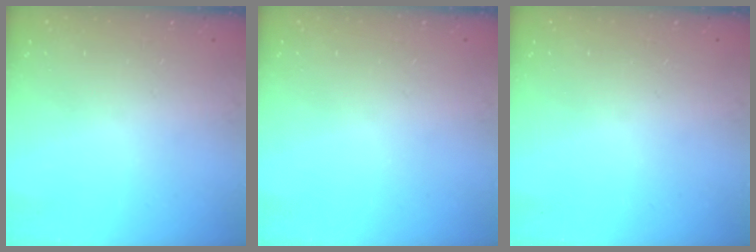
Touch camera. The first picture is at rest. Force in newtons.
{"total": 0.0}
{"total": 0.0}